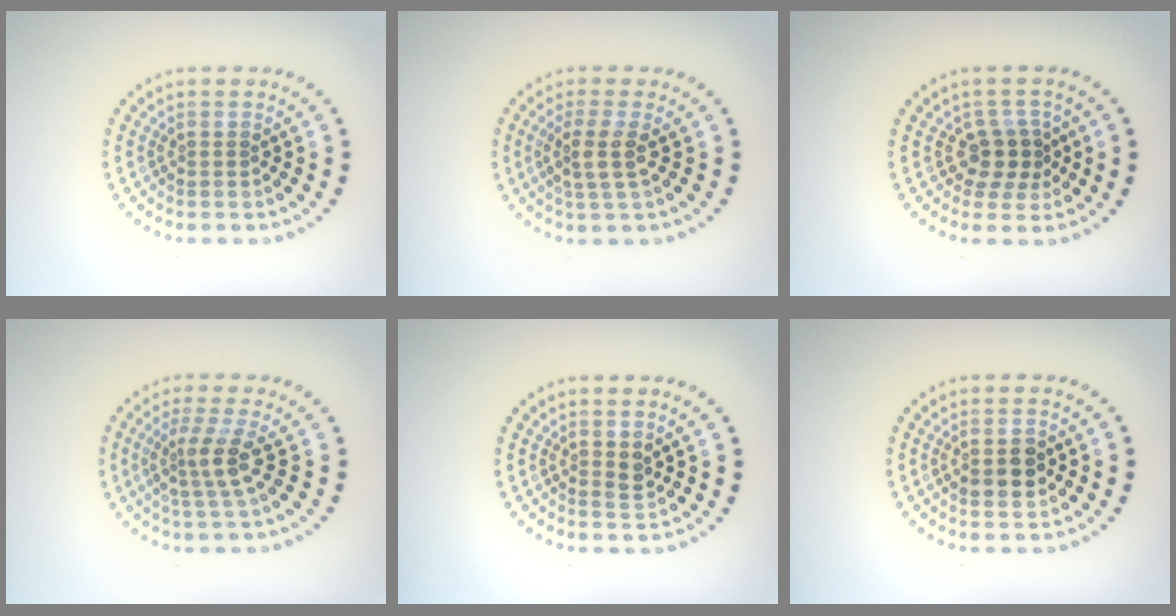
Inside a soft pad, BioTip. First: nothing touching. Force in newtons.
{"total": 2.6, "press": 2.2, "slide": 1.5}
{"total": 2.6, "press": 2.1, "slide": 1.6}
{"total": 2.8, "press": 2.1, "slide": 1.9}
{"total": 1.0, "press": 0.9, "slide": 0.4}
{"total": 2.7, "press": 2.7, "slide": 0.2}